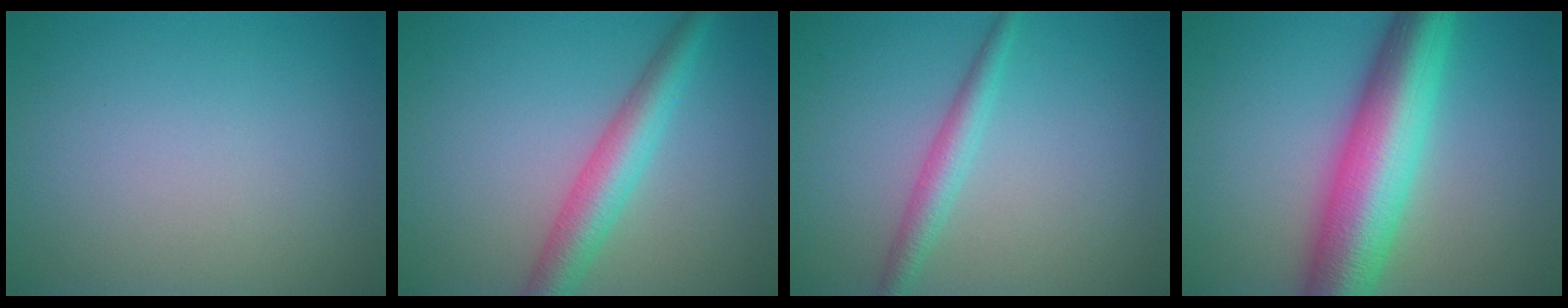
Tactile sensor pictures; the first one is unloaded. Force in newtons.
{"total": 4.4, "press": 4.4, "slide": 0.1}
{"total": 2.4, "press": 2.4, "slide": 0.1}
{"total": 10.3, "press": 10.3, "slide": 0.1}